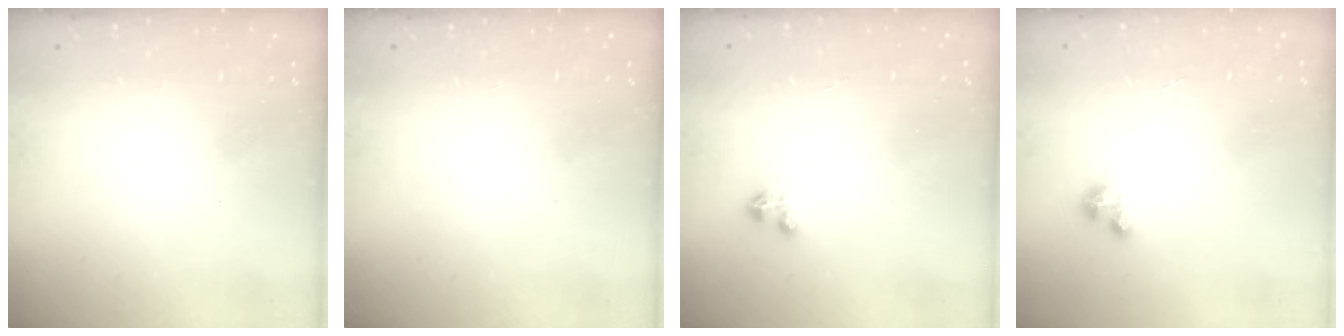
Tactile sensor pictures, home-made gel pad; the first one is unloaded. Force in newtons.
{"total": 0.0}
{"total": 2.4, "press": 2.4, "slide": 0.3}
{"total": 2.1, "press": 2.1, "slide": 0.2}